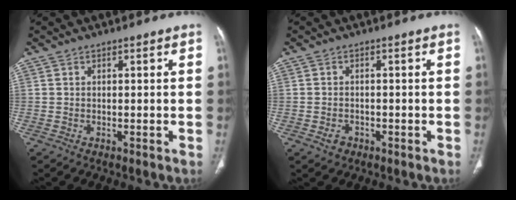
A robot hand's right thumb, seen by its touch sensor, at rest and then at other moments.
{"total": 2.2, "force": [-1.0, 1.7, 0.9], "torque": [-0.014, 0.009, -0.011]}